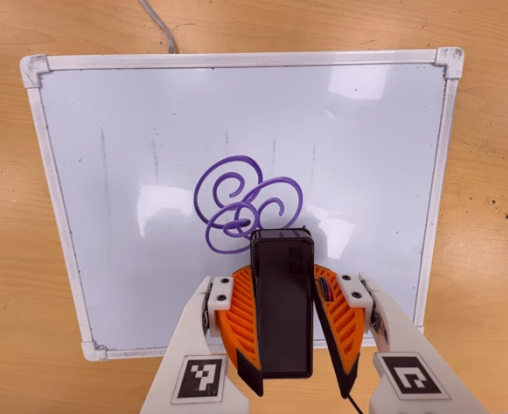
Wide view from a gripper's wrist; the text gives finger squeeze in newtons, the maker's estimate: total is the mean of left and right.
{"total": 6.5, "left": 5.3, "right": 7.7}